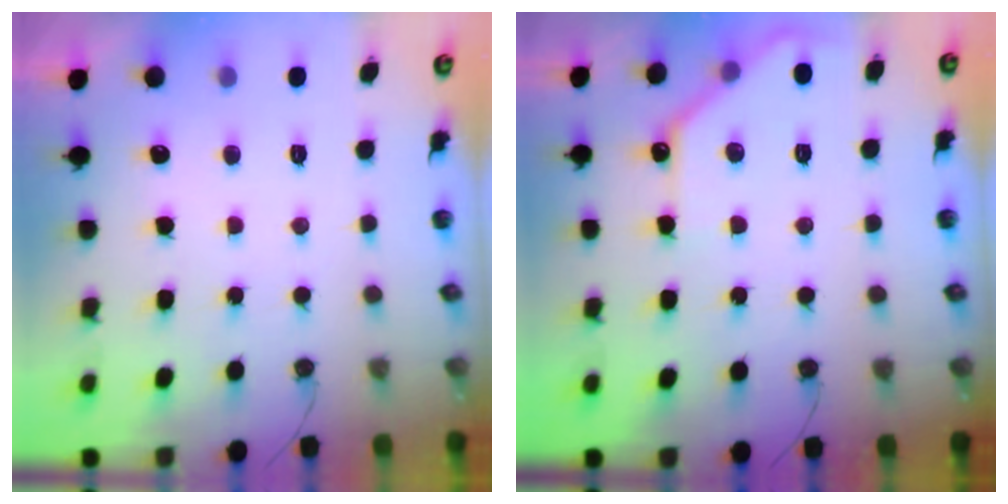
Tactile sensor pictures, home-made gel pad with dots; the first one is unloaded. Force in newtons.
{"total": 10.0, "press": 10.0, "slide": 0.4}